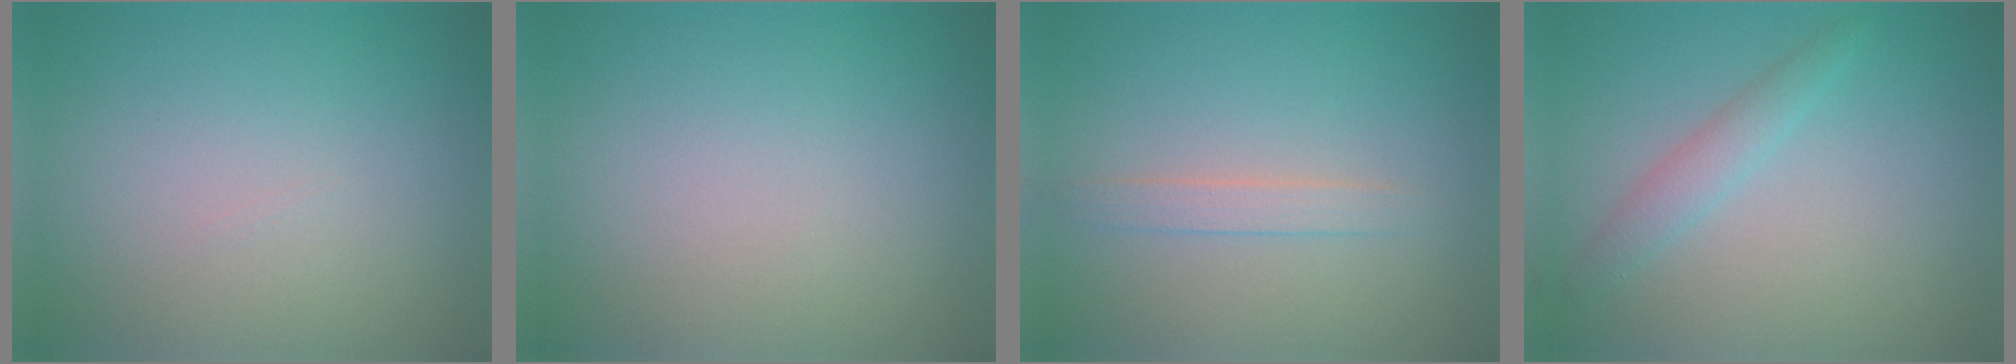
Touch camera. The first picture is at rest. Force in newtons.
{"total": 0.0}
{"total": 1.5, "press": 1.4, "slide": 0.1}
{"total": 1.9, "press": 1.9, "slide": 0.1}